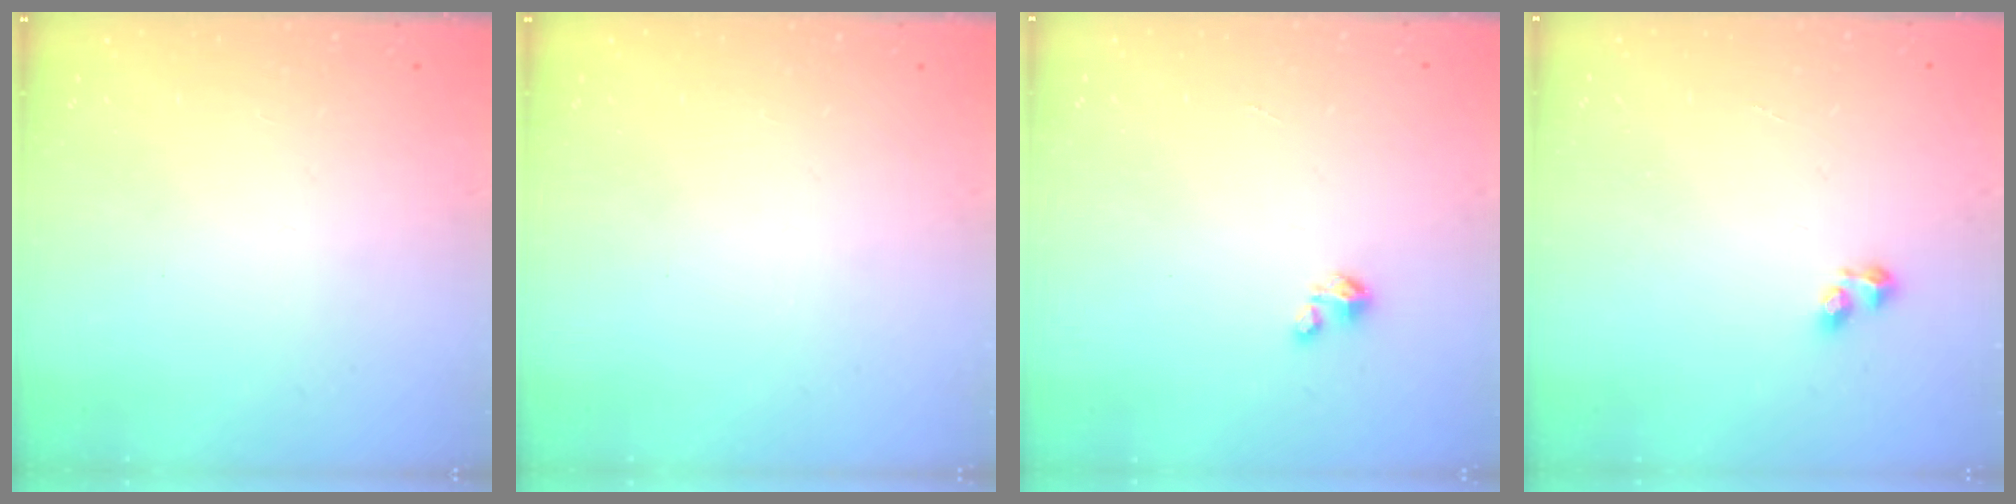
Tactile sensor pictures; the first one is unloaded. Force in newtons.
{"total": 0.0}
{"total": 1.8, "press": 1.8, "slide": 0.1}
{"total": 2.5, "press": 2.3, "slide": 0.9}